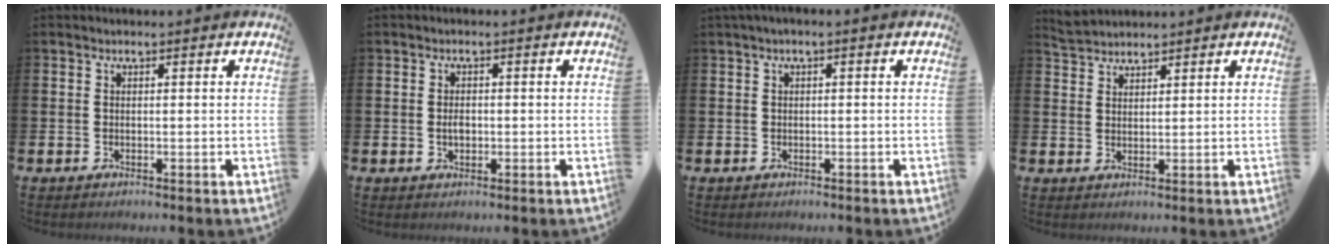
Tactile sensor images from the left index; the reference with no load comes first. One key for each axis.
{"total": 1.7, "fx": -0.1, "fy": 1.0, "fz": 1.3, "tx": -0.016, "ty": 0.002, "tz": -0.005}
{"total": 0.7, "fx": -0.2, "fy": 0.1, "fz": 0.7, "tx": -0.015, "ty": 0.003, "tz": -0.002}
{"total": 2.8, "fx": 2.8, "fy": 0.5, "fz": -0.2, "tx": 0.002, "ty": -0.010, "tz": 0.053}